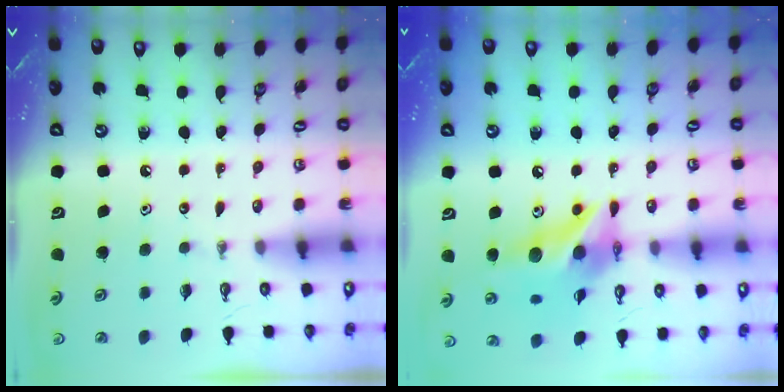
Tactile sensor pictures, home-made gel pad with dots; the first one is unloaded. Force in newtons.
{"total": 14.5, "press": 14.5, "slide": 1.3}